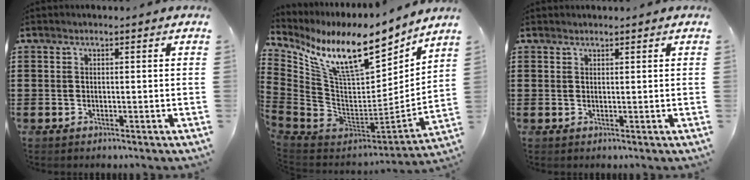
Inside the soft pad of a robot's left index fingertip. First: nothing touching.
{"total": 14.5, "force": [9.7, 4.1, 10.0], "torque": [-0.214, -0.075, 0.164]}
{"total": 0.9, "force": [0.9, 0.2, 0.0], "torque": [-0.002, 0.000, 0.018]}